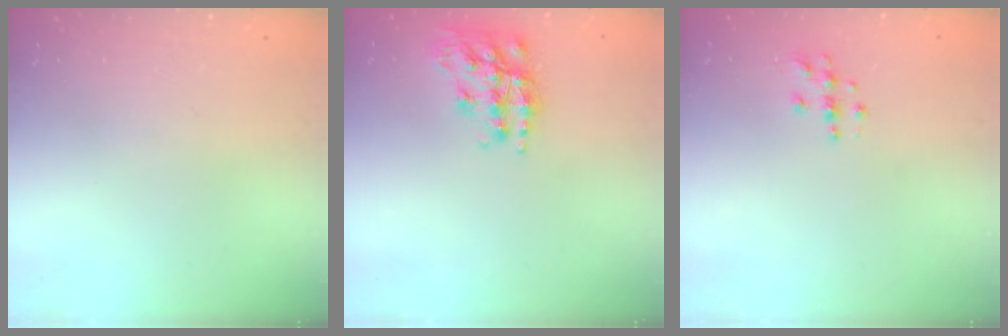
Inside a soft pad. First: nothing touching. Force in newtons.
{"total": 17.2, "press": 17.2, "slide": 1.2}
{"total": 3.8, "press": 3.8, "slide": 0.4}